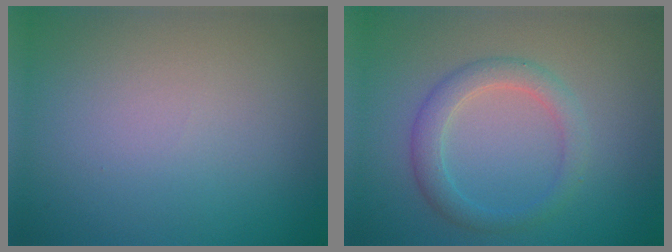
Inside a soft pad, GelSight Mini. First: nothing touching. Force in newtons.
{"total": 2.7, "press": 2.7, "slide": 0.2}